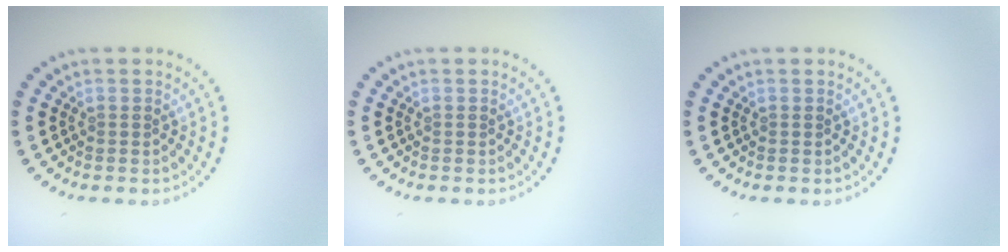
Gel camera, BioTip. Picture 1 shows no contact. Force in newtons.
{"total": 0.0}
{"total": 0.0}